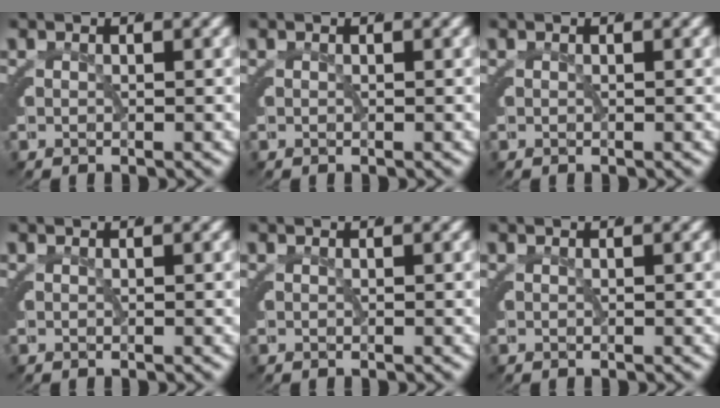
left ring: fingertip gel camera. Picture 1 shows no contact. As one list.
[{"total": 0.0}, {"total": 0.0}, {"total": 0.0}, {"total": 0.0}, {"total": 0.0}]